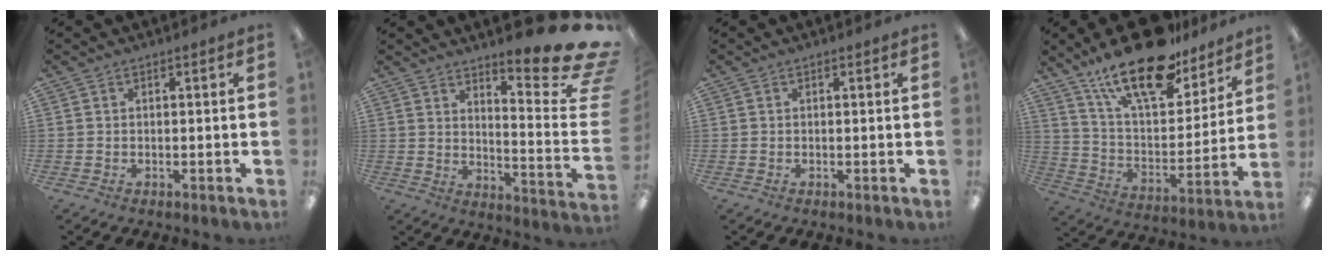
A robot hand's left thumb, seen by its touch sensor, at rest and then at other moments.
{"total": 14.7, "force": [11.4, 1.9, 9.0], "torque": [-0.118, -0.111, 0.182]}
{"total": 0.0}
{"total": 22.7, "force": [16.6, 8.6, 13.0], "torque": [-0.211, -0.098, 0.286]}